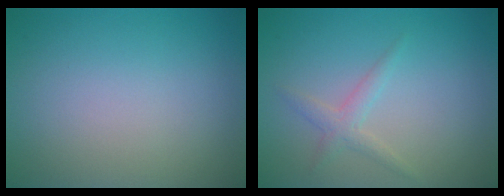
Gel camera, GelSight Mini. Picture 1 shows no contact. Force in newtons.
{"total": 1.6, "press": 1.6, "slide": 0.0}